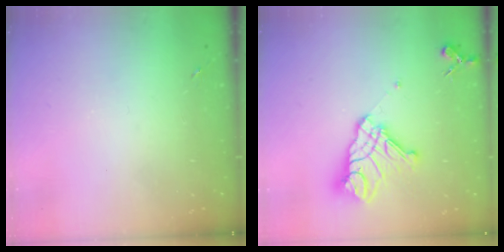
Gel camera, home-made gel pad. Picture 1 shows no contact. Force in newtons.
{"total": 15.8, "press": 15.7, "slide": 1.7}